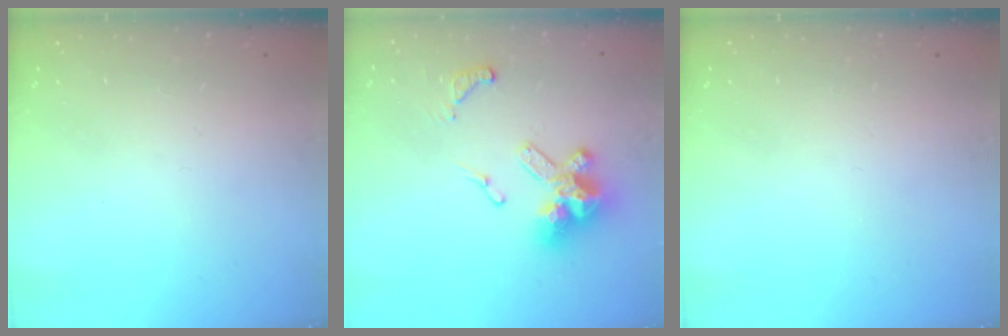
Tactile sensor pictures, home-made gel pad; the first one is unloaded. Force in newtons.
{"total": 15.3, "press": 15.3, "slide": 0.6}
{"total": 0.0}